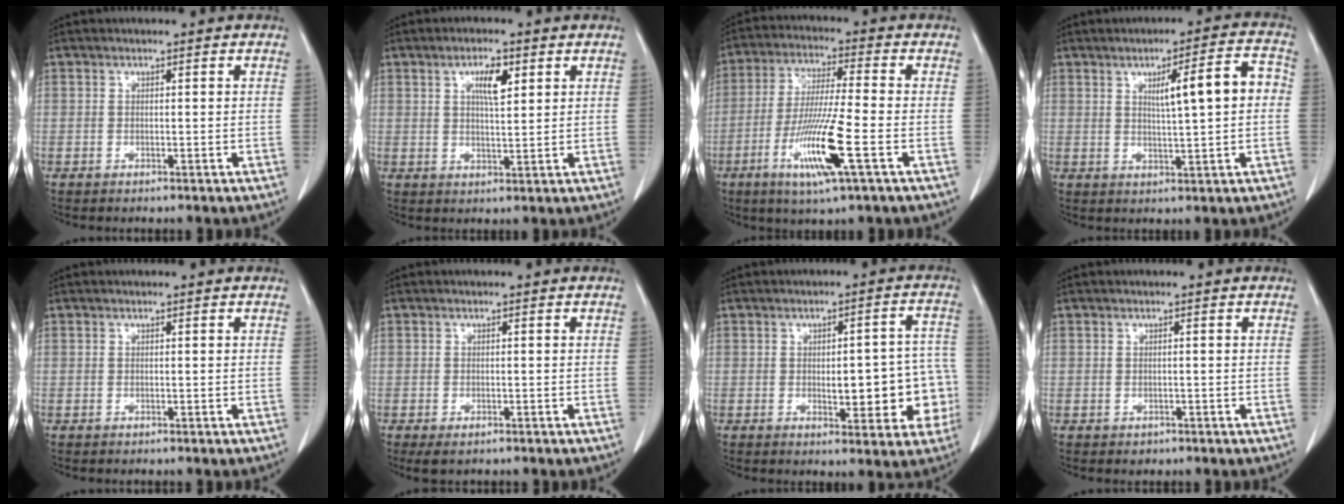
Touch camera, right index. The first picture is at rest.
{"total": 4.6, "force": [2.0, 1.2, 4.0], "torque": [-0.073, 0.000, 0.033]}
{"total": 12.4, "force": [-4.5, 0.0, 11.5], "torque": [-0.229, -0.023, -0.088]}
{"total": 8.2, "force": [1.1, 0.9, 8.1], "torque": [-0.119, 0.017, 0.018]}
{"total": 0.0}
{"total": 2.2, "force": [-1.4, 0.9, 1.4], "torque": [-0.029, -0.007, -0.014]}
{"total": 11.3, "force": [-1.9, 4.0, 10.3], "torque": [-0.111, 0.027, -0.016]}
{"total": 0.7, "force": [-0.4, 0.6, 0.2], "torque": [-0.004, 0.001, -0.003]}